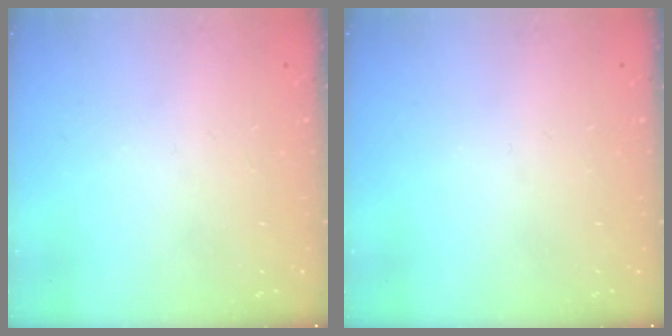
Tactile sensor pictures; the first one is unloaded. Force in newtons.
{"total": 0.0}